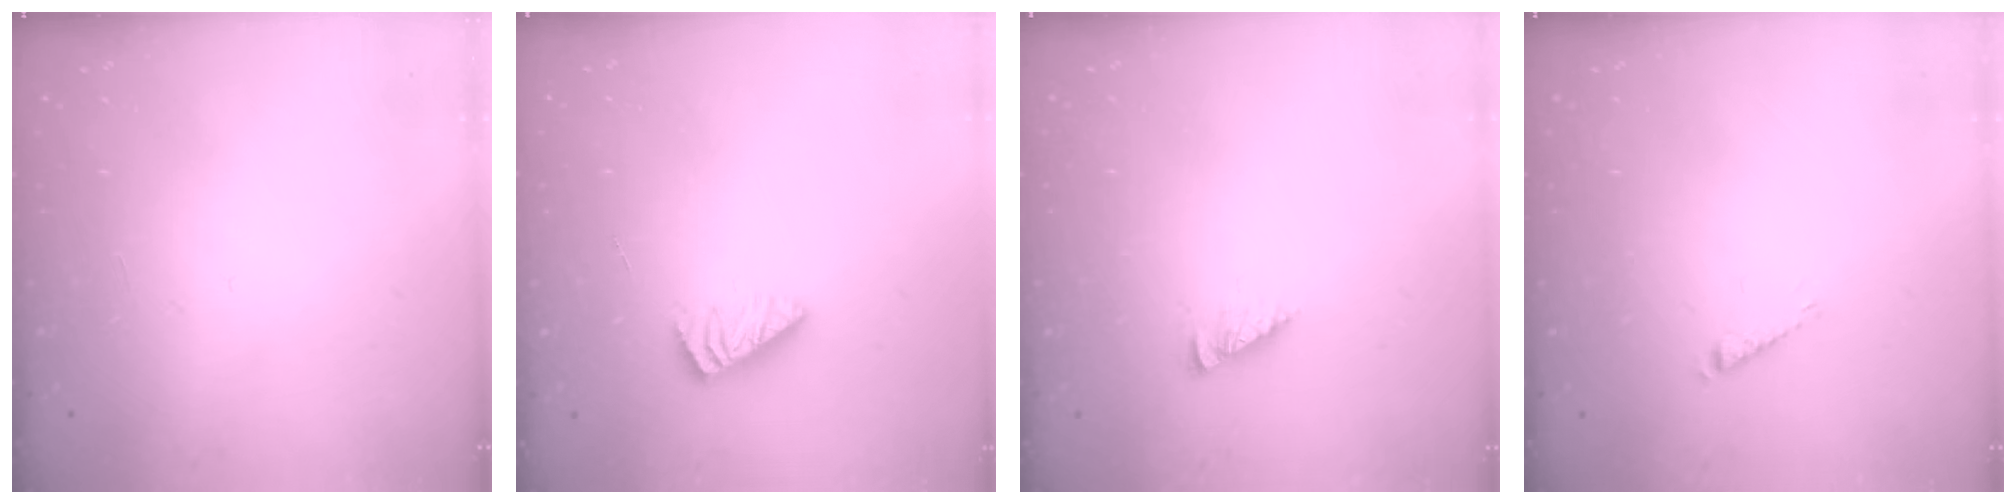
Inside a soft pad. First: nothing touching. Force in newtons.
{"total": 2.2, "press": 2.2, "slide": 0.4}
{"total": 2.5, "press": 2.5, "slide": 0.1}
{"total": 2.6, "press": 2.6, "slide": 0.2}